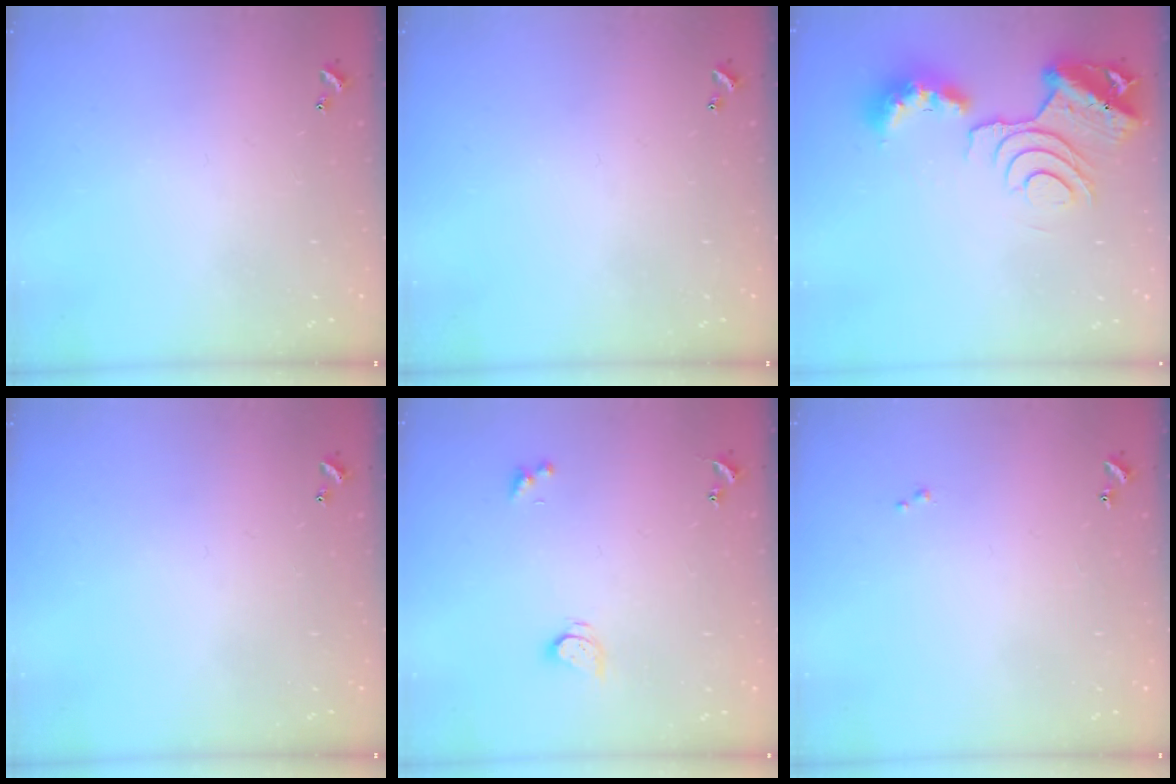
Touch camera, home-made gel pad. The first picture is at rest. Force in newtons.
{"total": 0.0}
{"total": 12.7, "press": 12.7, "slide": 0.4}
{"total": 0.0}
{"total": 2.6, "press": 2.5, "slide": 0.3}
{"total": 0.7, "press": 0.6, "slide": 0.3}